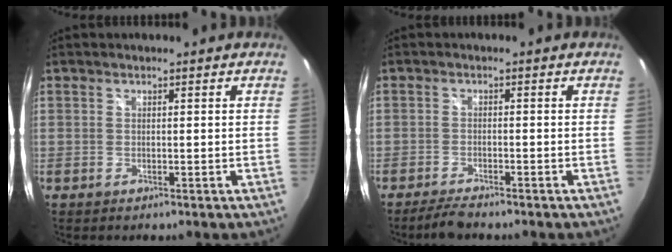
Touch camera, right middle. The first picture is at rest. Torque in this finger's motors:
{"motor_torque": [0.04, -0.04, 0.00, 0.02]}